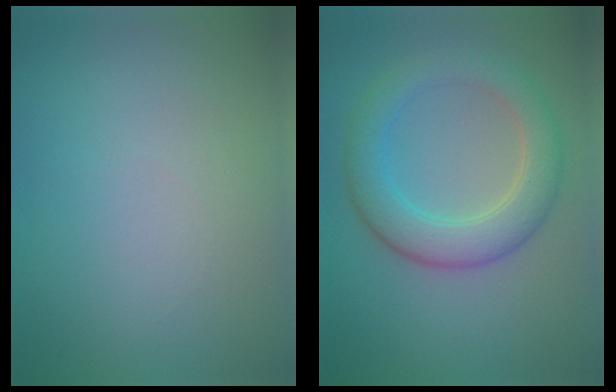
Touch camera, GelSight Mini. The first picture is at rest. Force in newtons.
{"total": 5.2, "press": 5.2, "slide": 0.2}